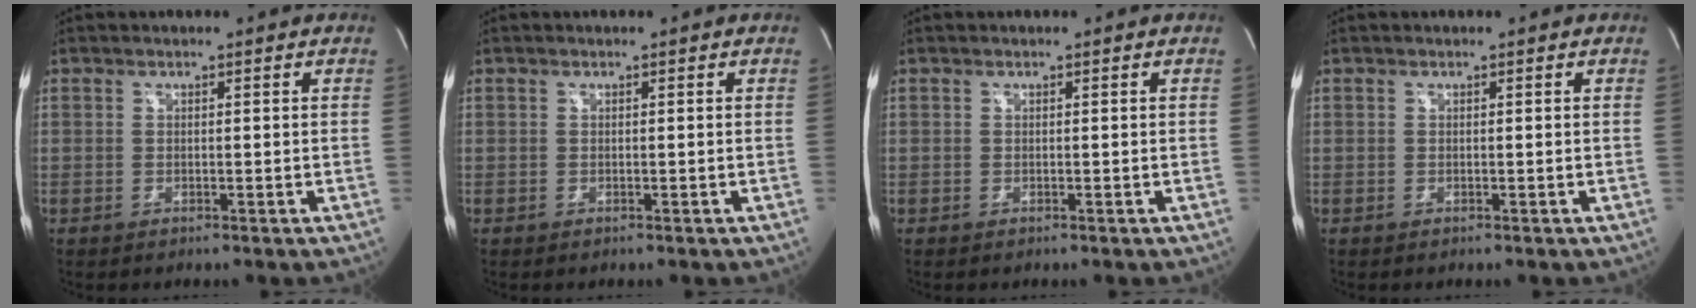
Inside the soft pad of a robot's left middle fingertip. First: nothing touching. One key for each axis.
{"total": 0.0}
{"total": 0.0}
{"total": 0.0}